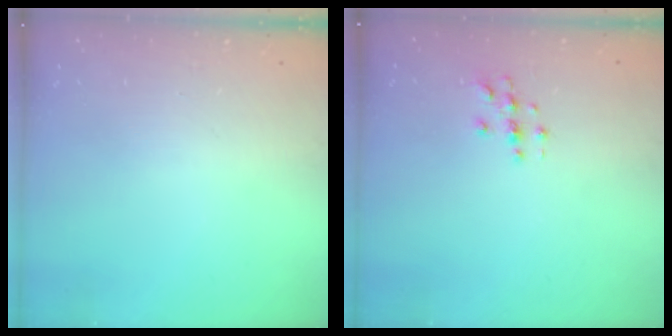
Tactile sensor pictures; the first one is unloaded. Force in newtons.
{"total": 2.7, "press": 2.7, "slide": 0.3}